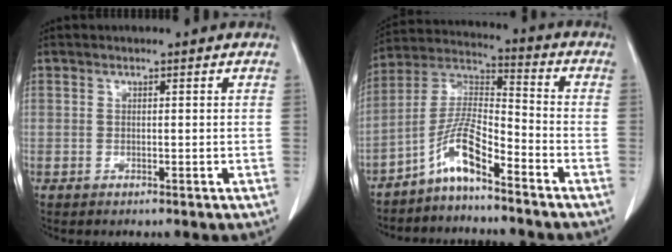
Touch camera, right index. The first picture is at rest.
{"total": 8.3, "force": [-5.6, 1.2, 6.0], "torque": [-0.129, 0.015, -0.111]}